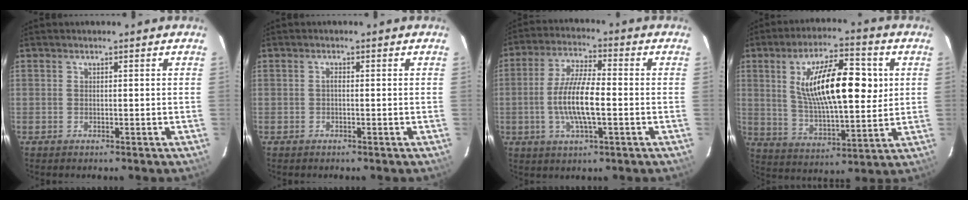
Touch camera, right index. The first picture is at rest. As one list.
[{"total": 0.6, "force": [-0.2, 0.3, 0.5], "torque": [-0.009, 0.004, -0.005]}, {"total": 10.6, "force": [-1.9, 2.6, 10.1], "torque": [-0.200, -0.001, -0.039]}, {"total": 18.2, "force": [4.1, 6.3, 16.5], "torque": [-0.284, 0.014, 0.077]}]